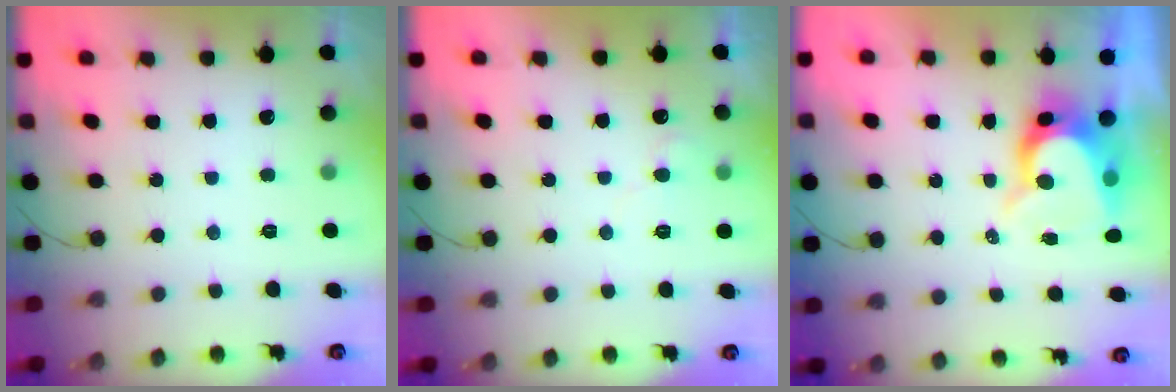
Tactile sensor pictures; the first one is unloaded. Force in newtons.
{"total": 4.4, "press": 4.4, "slide": 0.4}
{"total": 7.9, "press": 7.8, "slide": 0.7}